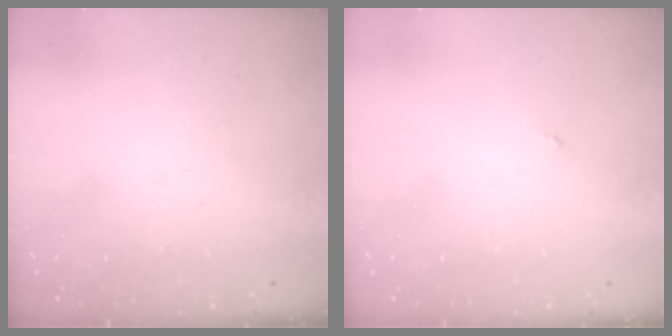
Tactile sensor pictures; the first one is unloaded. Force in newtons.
{"total": 0.0}